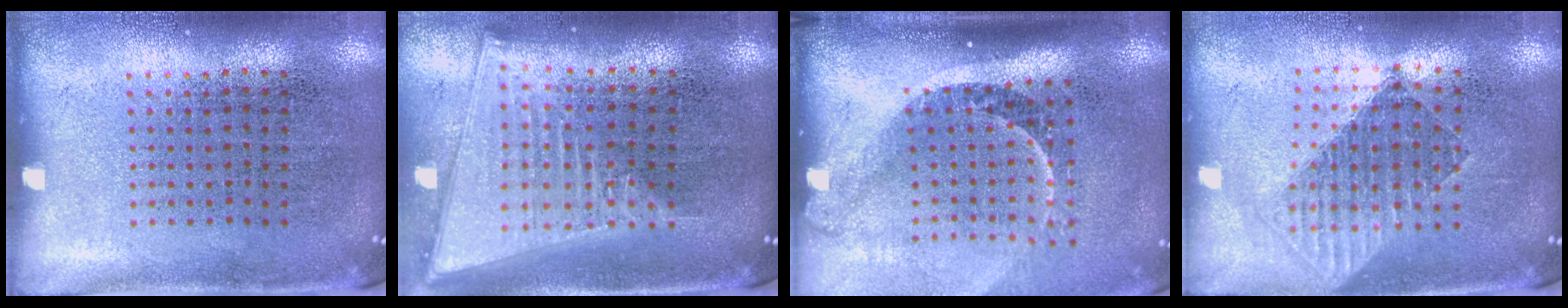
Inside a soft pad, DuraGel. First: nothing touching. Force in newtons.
{"total": 2.2, "press": 1.8, "slide": 1.2}
{"total": 2.3, "press": 1.5, "slide": 1.7}
{"total": 1.6, "press": 1.4, "slide": 0.7}